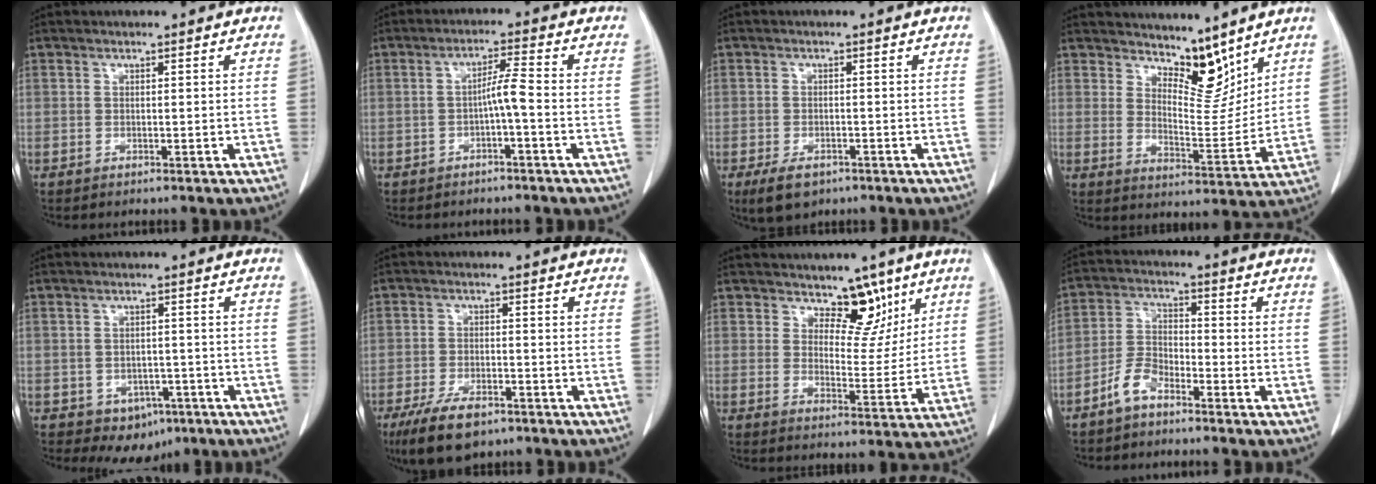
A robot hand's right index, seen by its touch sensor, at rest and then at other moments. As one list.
[{"total": 3.6, "force": [-1.1, -0.2, 3.4], "torque": [-0.058, 0.010, -0.018]}, {"total": 3.6, "force": [-2.1, 2.3, 1.8], "torque": [-0.035, -0.004, -0.024]}, {"total": 7.7, "force": [6.4, 2.5, 3.5], "torque": [-0.050, -0.011, 0.115]}, {"total": 5.1, "force": [-2.8, 3.7, 2.0], "torque": [-0.016, 0.009, -0.027]}, {"total": 8.1, "force": [-5.6, 3.3, 4.9], "torque": [-0.093, -0.010, -0.095]}, {"total": 6.6, "force": [4.5, 3.6, 3.2], "torque": [-0.028, -0.008, 0.071]}, {"total": 5.2, "force": [-3.8, 2.3, 2.7], "torque": [-0.061, 0.008, -0.077]}]